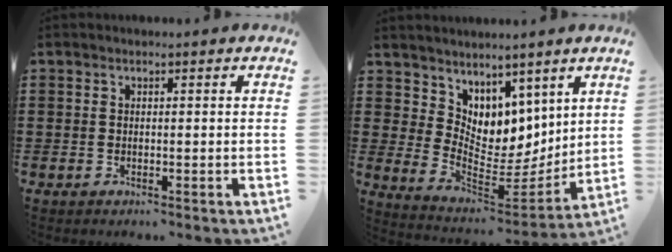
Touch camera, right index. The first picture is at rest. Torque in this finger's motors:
{"motor_torque": [0.12, 0.41, 0.64, 0.10]}